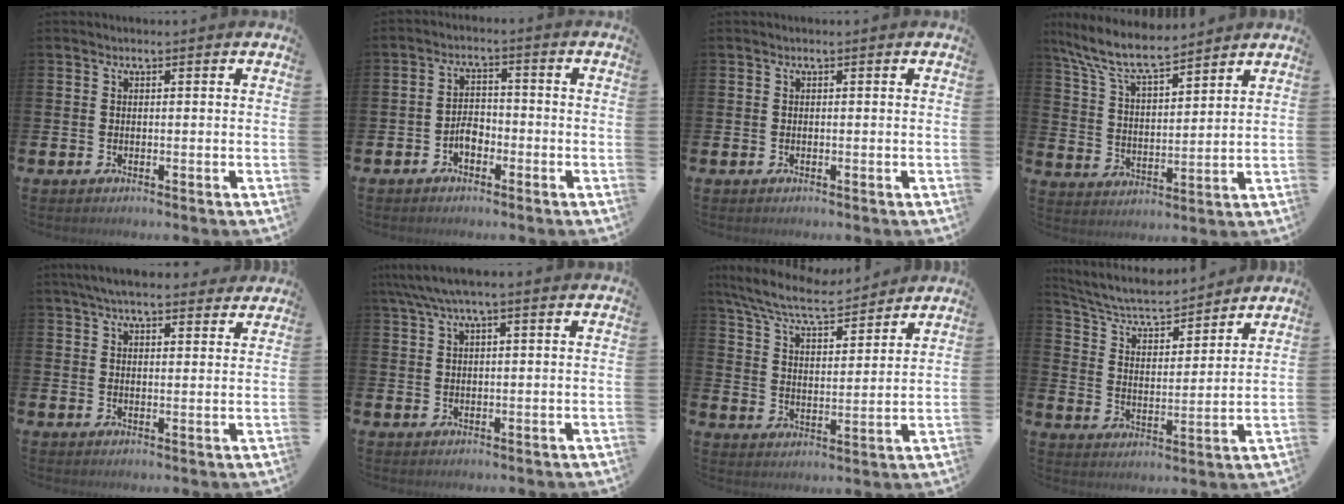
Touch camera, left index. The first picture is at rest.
{"total": 2.8, "force": [-1.6, 1.7, 1.4], "torque": [-0.021, 0.004, -0.036]}
{"total": 0.0}
{"total": 8.7, "force": [7.9, 1.4, 3.4], "torque": [-0.096, -0.043, 0.141]}
{"total": 5.5, "force": [5.0, 1.2, 2.0], "torque": [-0.046, -0.013, 0.091]}
{"total": 3.6, "force": [2.6, 0.6, 2.5], "torque": [-0.055, 0.003, 0.047]}
{"total": 8.2, "force": [7.6, 1.4, 2.9], "torque": [-0.086, -0.045, 0.133]}
{"total": 6.8, "force": [6.3, 1.5, 2.1], "torque": [-0.071, -0.048, 0.105]}